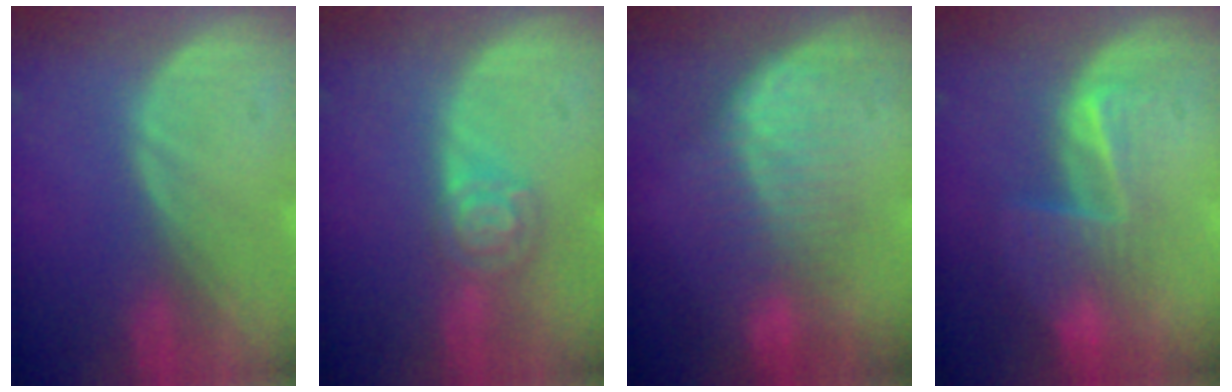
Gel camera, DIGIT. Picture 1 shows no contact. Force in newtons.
{"total": 5.1, "press": 4.4, "slide": 2.5}
{"total": 6.8, "press": 6.5, "slide": 2.3}
{"total": 6.6, "press": 5.6, "slide": 3.5}